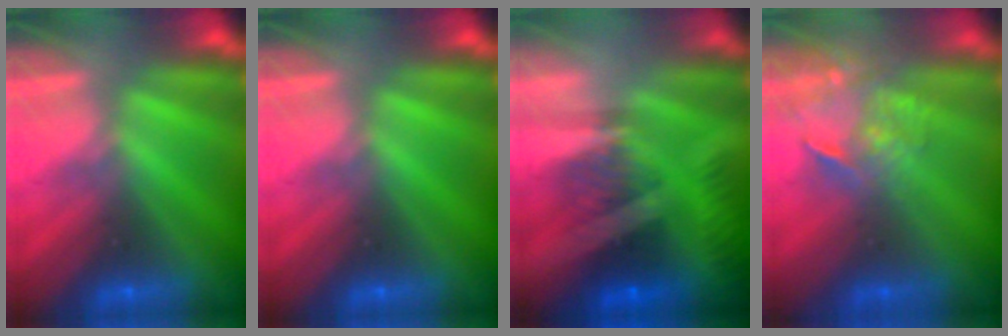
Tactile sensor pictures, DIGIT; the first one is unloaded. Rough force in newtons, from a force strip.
{"total": 0.0}
{"total": 9.6}
{"total": 3.7}